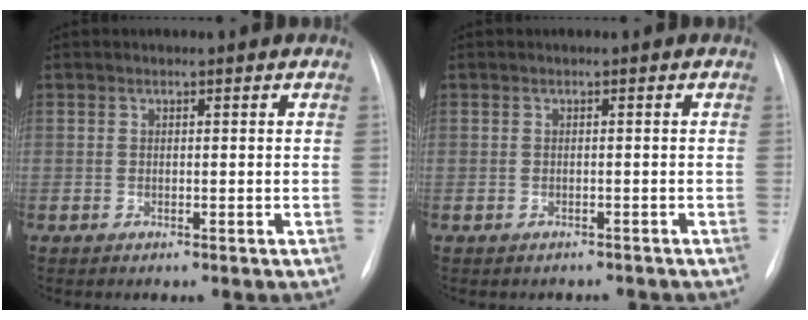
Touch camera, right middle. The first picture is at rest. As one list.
[{"total": 2.1, "force": [-1.9, 1.0, 0.1], "torque": [-0.004, 0.003, -0.024]}]